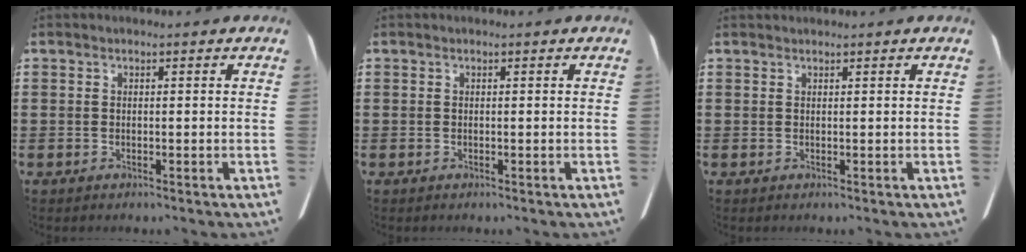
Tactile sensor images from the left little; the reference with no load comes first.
{"total": 0.0}
{"total": 0.6, "force": [0.6, 0.0, 0.1], "torque": [-0.002, 0.001, 0.012]}